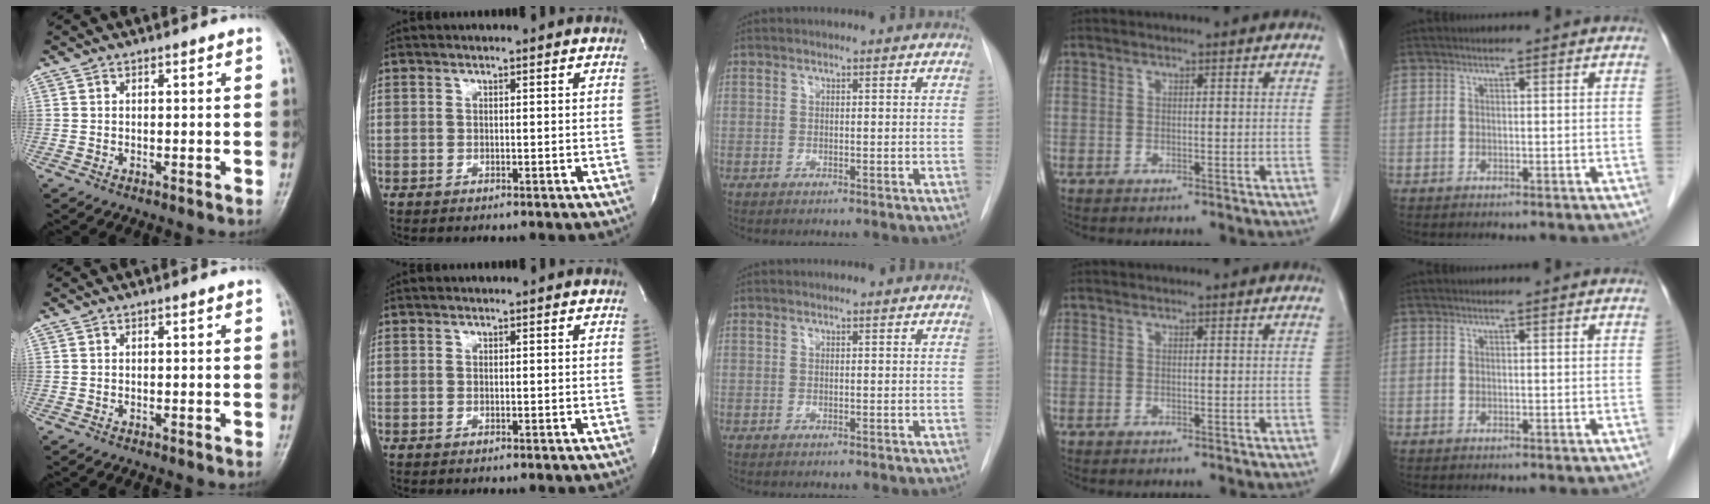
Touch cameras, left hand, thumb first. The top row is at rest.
{}